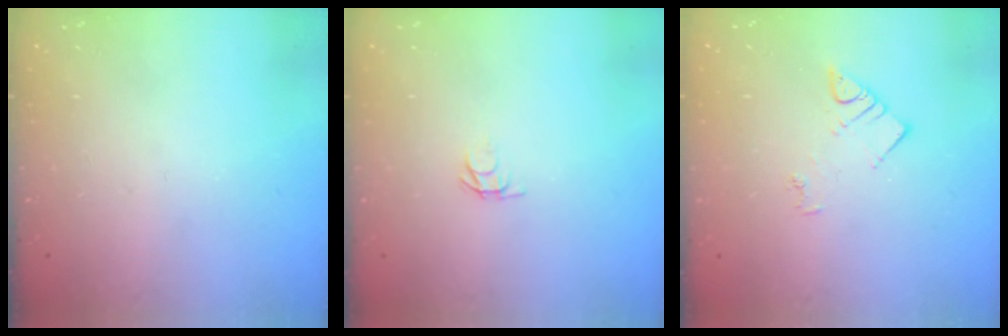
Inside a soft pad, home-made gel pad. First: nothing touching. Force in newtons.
{"total": 2.5, "press": 2.5, "slide": 0.3}
{"total": 3.8, "press": 3.8, "slide": 0.6}